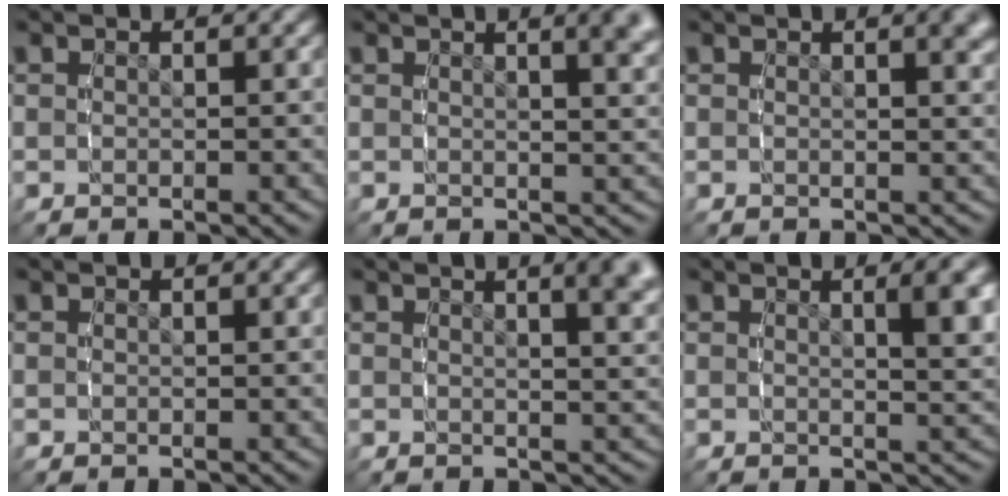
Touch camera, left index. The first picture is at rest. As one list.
[{"total": 4.4, "force": [2.3, 0.8, 3.6], "torque": [-0.036, 0.008, 0.035]}, {"total": 1.8, "force": [0.9, -0.2, 1.5], "torque": [-0.016, -0.001, 0.017]}, {"total": 0.0}, {"total": 5.4, "force": [2.7, 1.2, 4.5], "torque": [-0.042, 0.010, 0.040]}, {"total": 3.1, "force": [1.1, 0.0, 2.8], "torque": [-0.036, -0.004, 0.023]}]